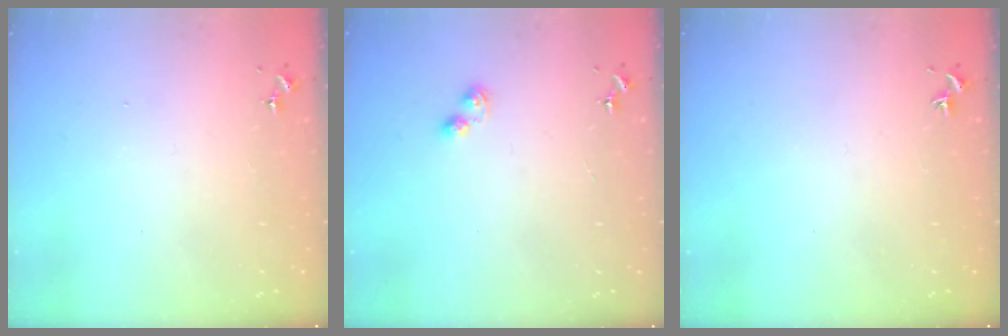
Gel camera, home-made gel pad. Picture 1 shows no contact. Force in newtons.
{"total": 4.6, "press": 4.6, "slide": 0.7}
{"total": 0.0}